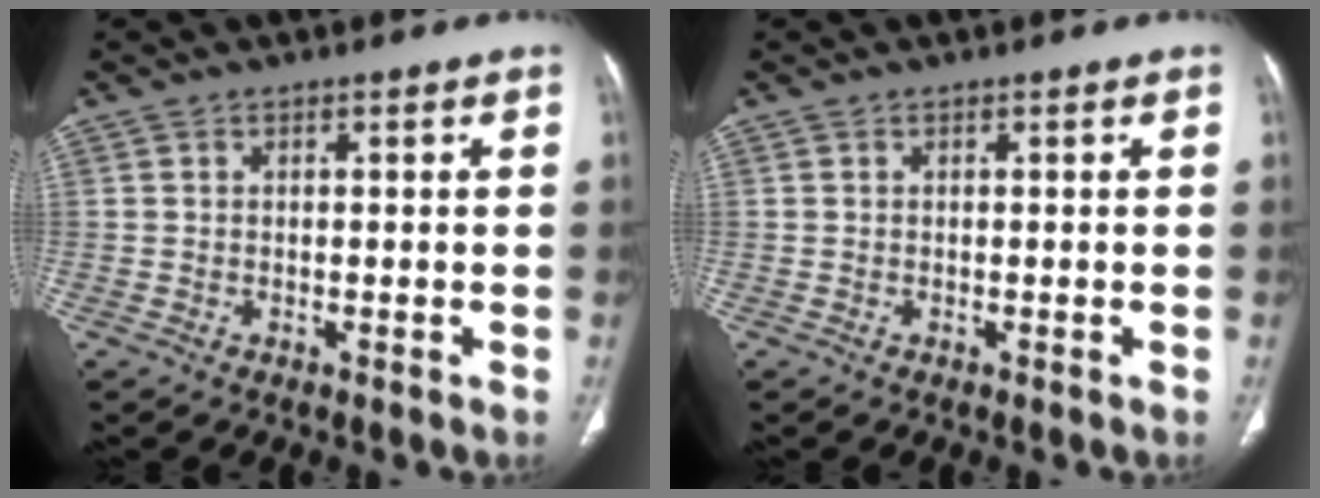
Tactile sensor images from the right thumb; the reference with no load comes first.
{"total": 0.0}